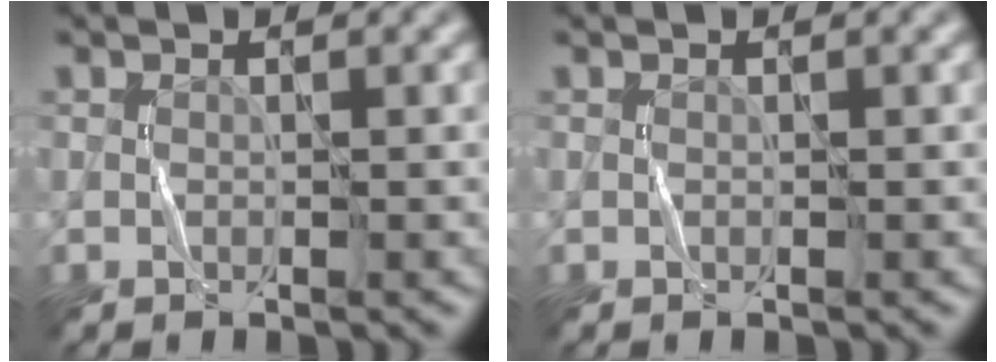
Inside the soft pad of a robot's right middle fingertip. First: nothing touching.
{"total": 0.0}